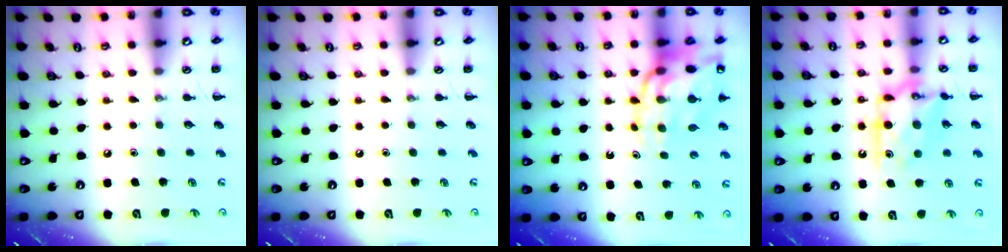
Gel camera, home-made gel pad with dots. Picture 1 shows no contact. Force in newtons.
{"total": 0.0}
{"total": 16.5, "press": 15.9, "slide": 4.1}
{"total": 13.1, "press": 13.1, "slide": 0.6}